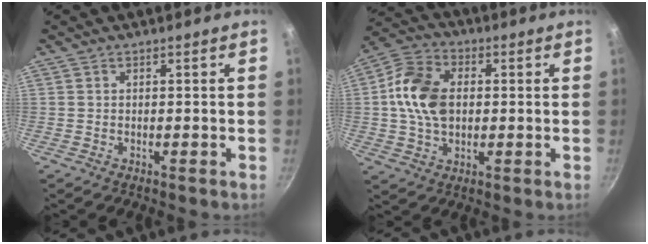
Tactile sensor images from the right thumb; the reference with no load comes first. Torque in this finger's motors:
{"motor_torque": [-0.29, 0.38, 1.30, 0.28, 0.14]}